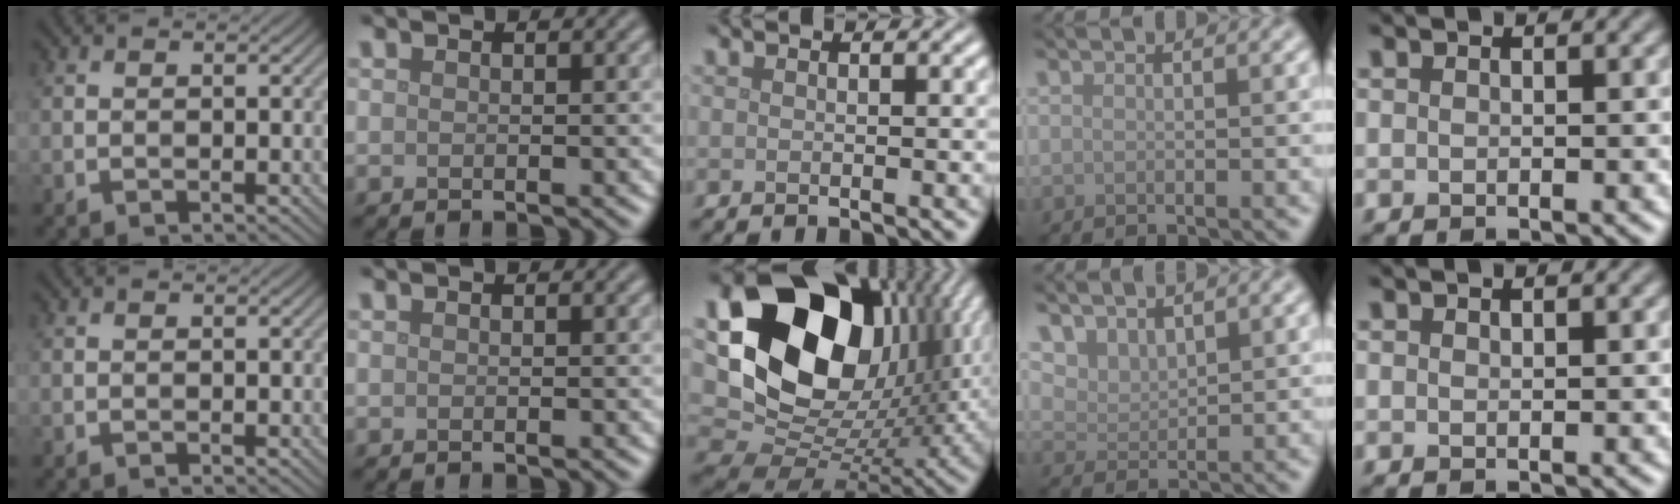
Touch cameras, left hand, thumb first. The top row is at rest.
{"middle": {"total": 18.8, "force": [6.2, 13.2, 11.8], "torque": [-0.238, 0.005, 0.122]}, "ring": {"total": 2.9, "force": [2.4, 1.2, 1.0], "torque": [-0.027, -0.009, 0.058]}}